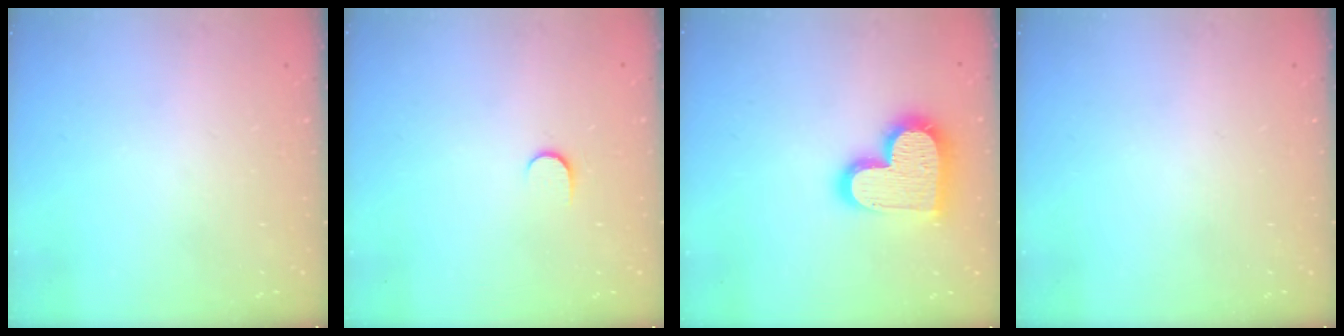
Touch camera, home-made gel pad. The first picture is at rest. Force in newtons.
{"total": 3.9, "press": 3.9, "slide": 0.5}
{"total": 17.5, "press": 17.4, "slide": 1.3}
{"total": 0.0}